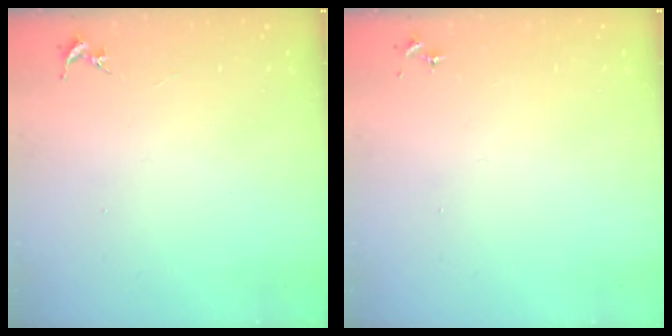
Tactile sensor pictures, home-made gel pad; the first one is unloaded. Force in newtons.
{"total": 0.0}